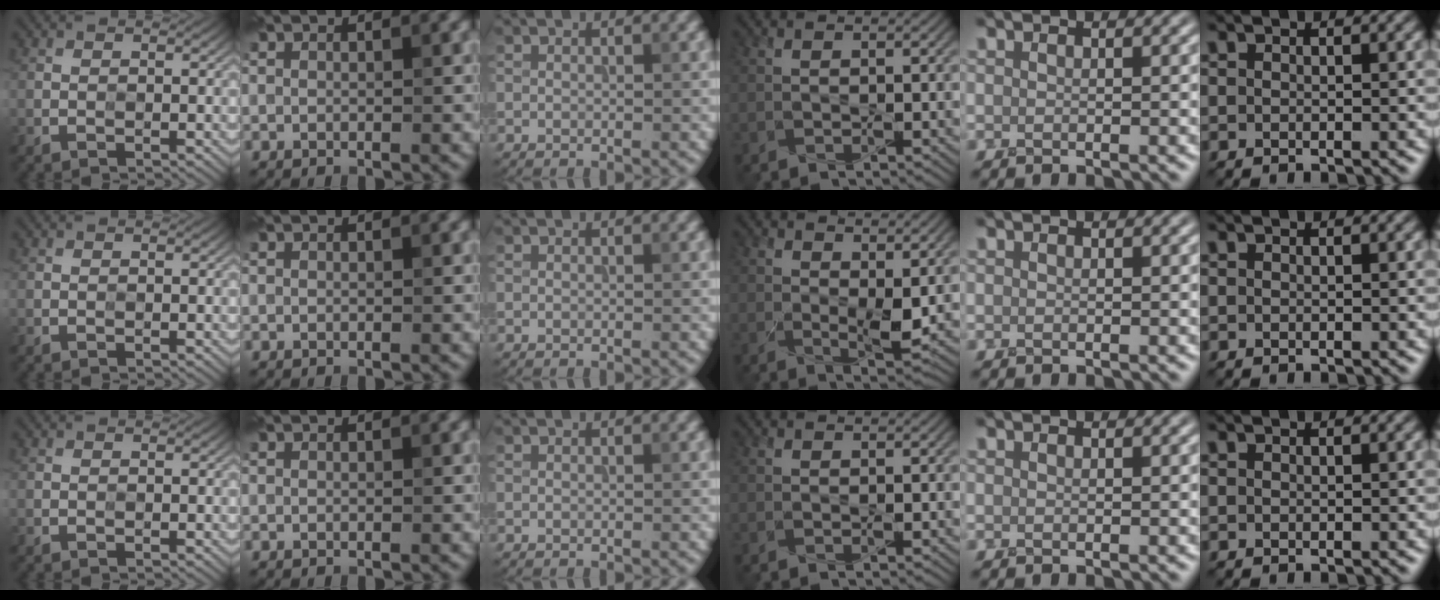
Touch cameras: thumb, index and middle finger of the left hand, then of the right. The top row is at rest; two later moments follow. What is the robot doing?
{"motion": "squeeze", "object": "stress ball aka squeeze ball"}